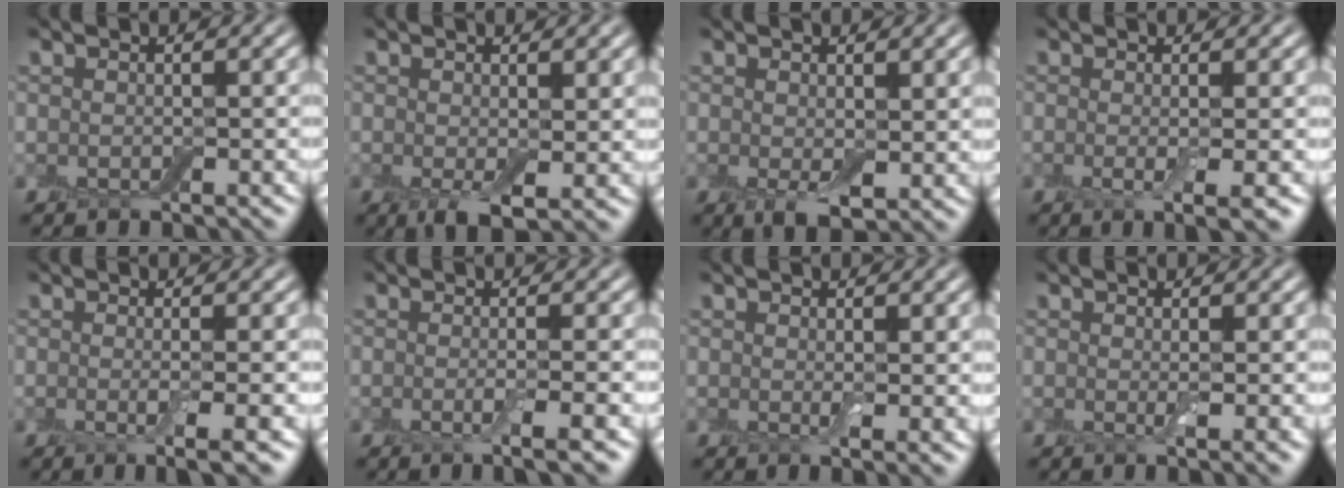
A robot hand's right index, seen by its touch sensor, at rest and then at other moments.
{"total": 3.4, "force": [-0.5, 1.2, 3.1], "torque": [-0.056, -0.012, -0.008]}
{"total": 2.9, "force": [0.2, 1.3, 2.6], "torque": [-0.046, -0.013, 0.006]}
{"total": 3.0, "force": [-0.4, 0.6, 3.0], "torque": [-0.048, -0.009, -0.006]}
{"total": 3.3, "force": [-0.5, 0.7, 3.2], "torque": [-0.047, -0.008, -0.009]}
{"total": 3.0, "force": [-0.6, 0.7, 2.9], "torque": [-0.039, -0.007, -0.012]}
{"total": 1.9, "force": [0.4, 0.3, 1.8], "torque": [-0.027, -0.010, 0.008]}
{"total": 1.6, "force": [0.2, 0.1, 1.6], "torque": [-0.028, -0.007, 0.000]}